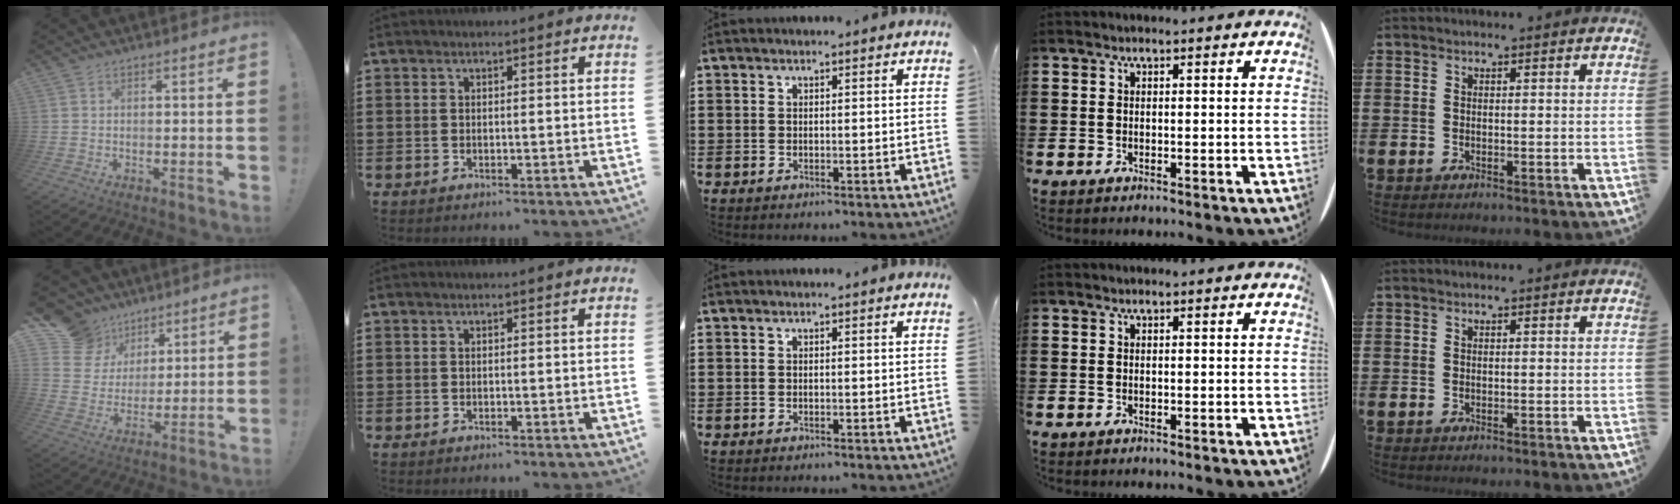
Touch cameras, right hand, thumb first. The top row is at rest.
{"thumb": {"total": 13.5, "force": [7.8, 10.4, 3.7], "torque": [-0.057, -0.050, 0.158]}}